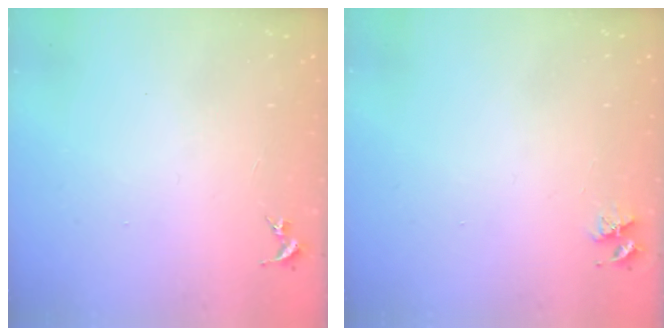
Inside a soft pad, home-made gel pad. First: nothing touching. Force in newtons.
{"total": 3.6, "press": 3.6, "slide": 0.5}